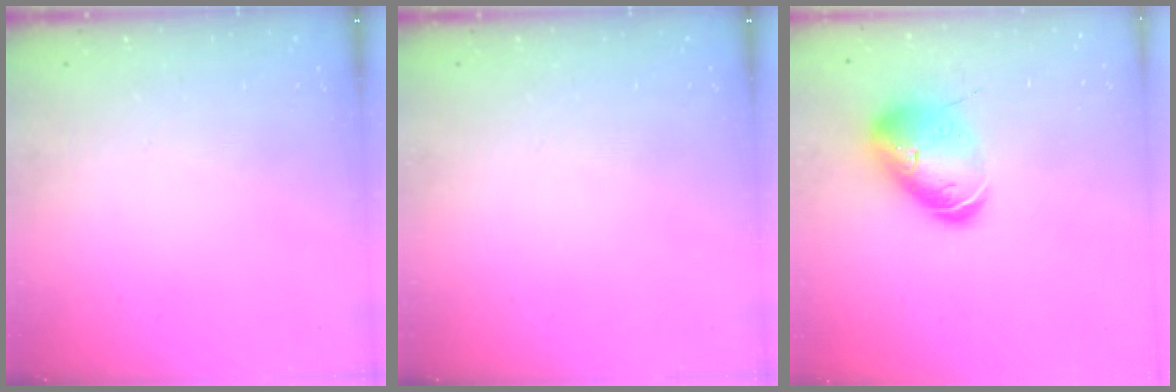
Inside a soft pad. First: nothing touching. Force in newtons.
{"total": 0.0}
{"total": 14.6, "press": 14.5, "slide": 2.3}